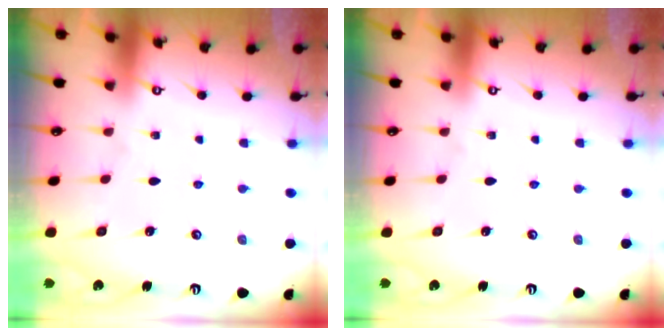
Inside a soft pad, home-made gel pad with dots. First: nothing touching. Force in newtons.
{"total": 0.0}